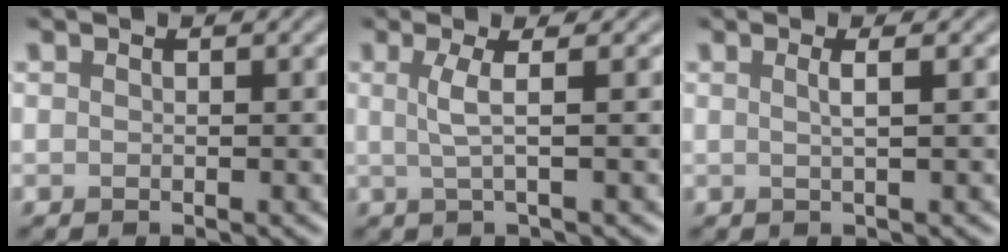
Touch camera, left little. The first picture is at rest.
{"total": 2.6, "force": [0.4, 0.6, 2.5], "torque": [-0.046, 0.001, 0.002]}
{"total": 1.7, "force": [0.4, 0.6, 1.6], "torque": [-0.021, 0.003, -0.004]}